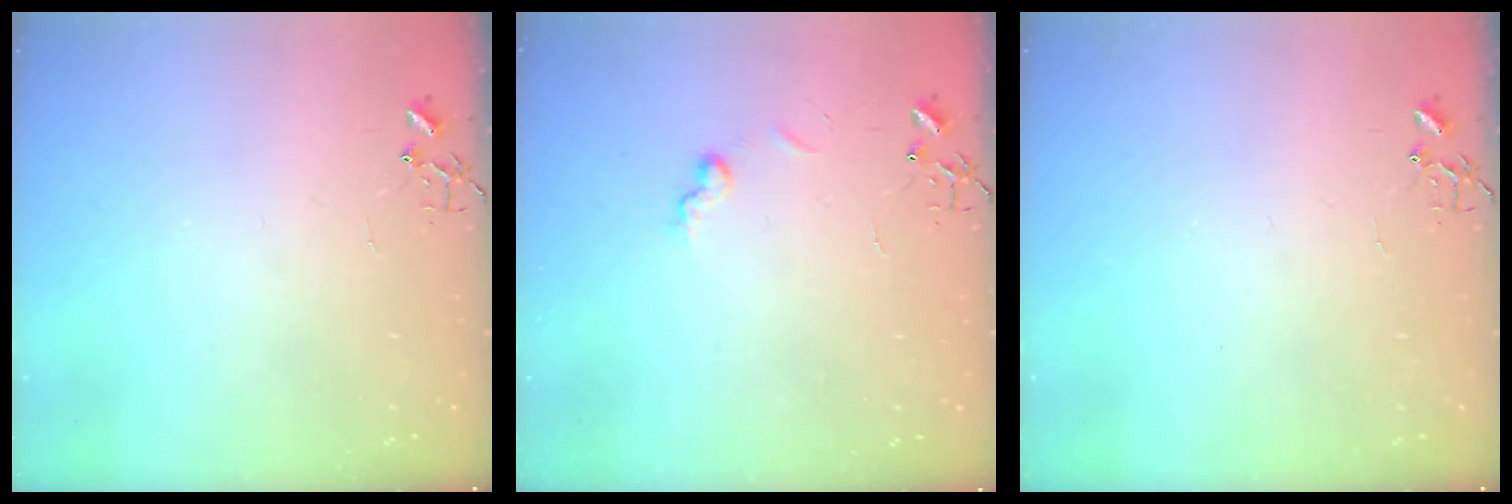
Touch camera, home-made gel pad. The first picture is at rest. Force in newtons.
{"total": 6.9, "press": 6.9, "slide": 0.7}
{"total": 0.0}